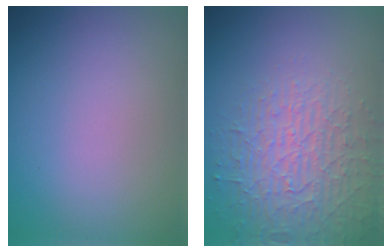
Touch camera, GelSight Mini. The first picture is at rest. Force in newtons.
{"total": 4.0, "press": 3.9, "slide": 0.7}